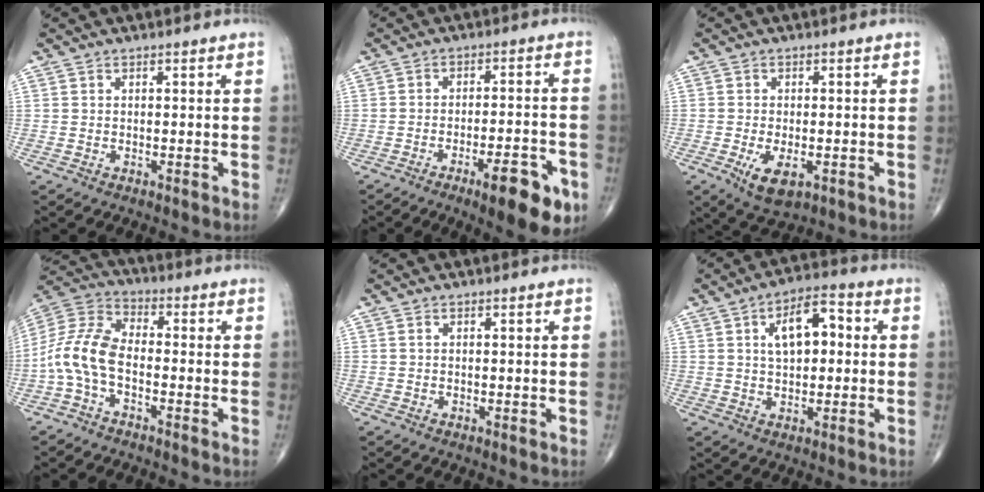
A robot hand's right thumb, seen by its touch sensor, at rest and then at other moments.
{"total": 11.8, "force": [-6.0, 3.3, 9.6], "torque": [-0.116, 0.024, -0.080]}
{"total": 6.0, "force": [-2.1, 2.9, 4.8], "torque": [-0.082, -0.009, -0.028]}
{"total": 10.3, "force": [-2.9, 5.5, 8.2], "torque": [-0.172, 0.036, -0.071]}
{"total": 0.0}
{"total": 9.5, "force": [1.9, 5.0, 7.9], "torque": [-0.104, 0.018, 0.023]}